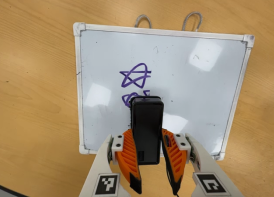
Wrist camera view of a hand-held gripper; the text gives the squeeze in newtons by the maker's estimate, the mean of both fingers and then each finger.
{"total": 7.9, "left": 5.6, "right": 10.1}